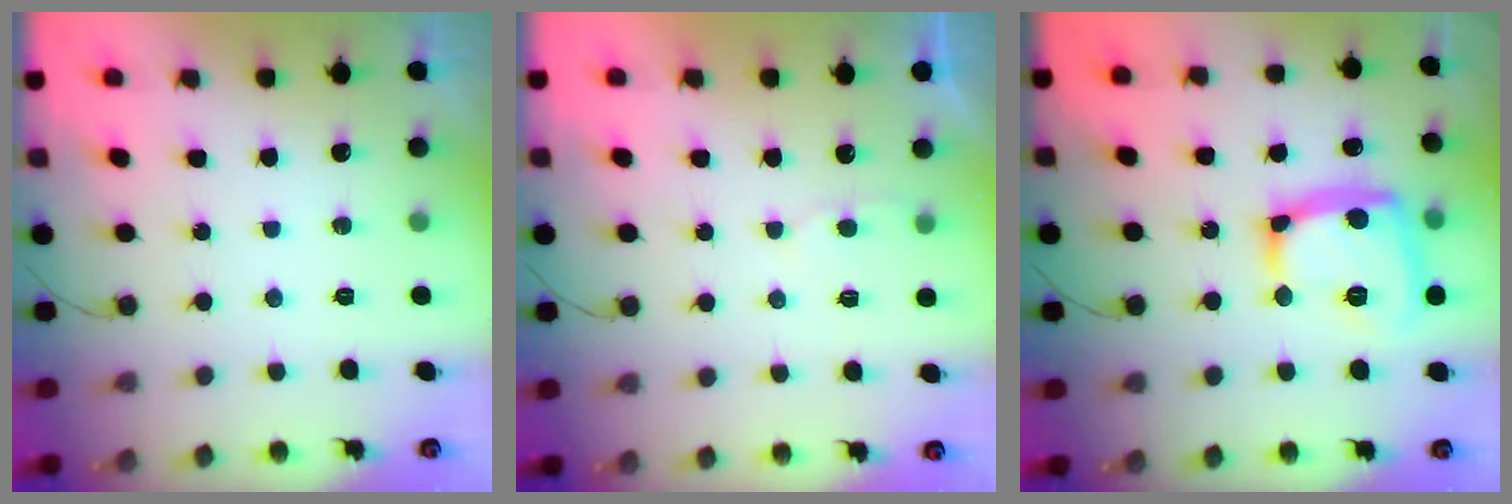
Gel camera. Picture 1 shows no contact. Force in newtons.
{"total": 2.7, "press": 2.7, "slide": 0.3}
{"total": 18.2, "press": 18.2, "slide": 1.5}